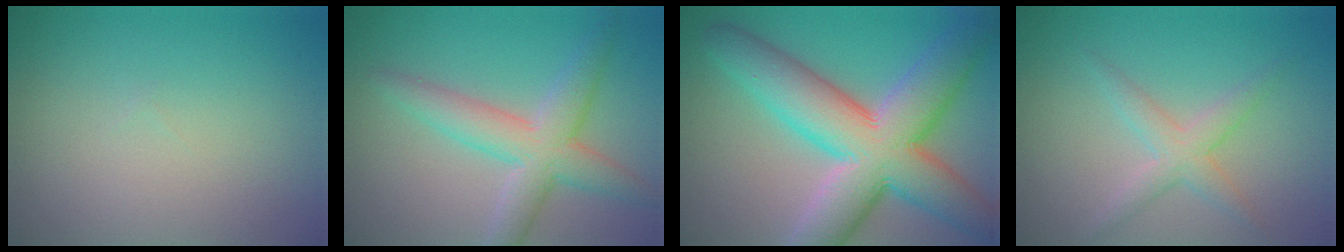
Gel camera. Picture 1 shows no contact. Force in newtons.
{"total": 5.2, "press": 5.2, "slide": 0.2}
{"total": 12.2, "press": 12.1, "slide": 0.9}
{"total": 2.4, "press": 2.4, "slide": 0.1}